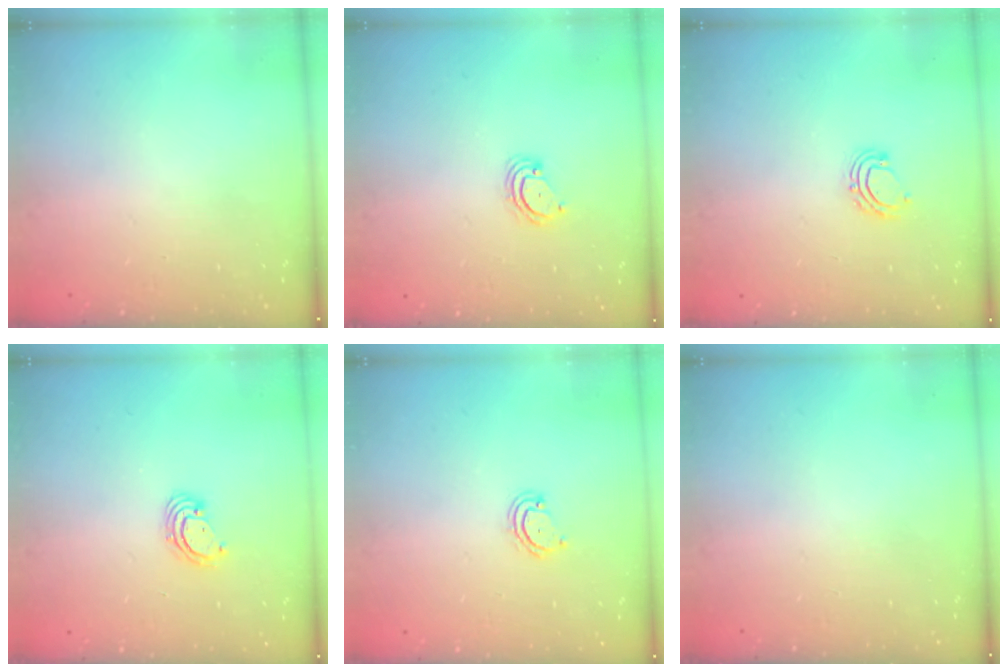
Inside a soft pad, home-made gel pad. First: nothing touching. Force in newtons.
{"total": 2.3, "press": 2.3, "slide": 0.2}
{"total": 6.3, "press": 6.2, "slide": 1.3}
{"total": 3.5, "press": 3.5, "slide": 0.2}
{"total": 3.9, "press": 3.9, "slide": 0.3}
{"total": 0.0}